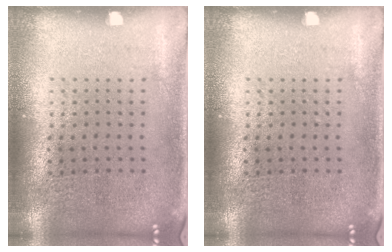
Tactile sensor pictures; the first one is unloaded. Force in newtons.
{"total": 0.0}